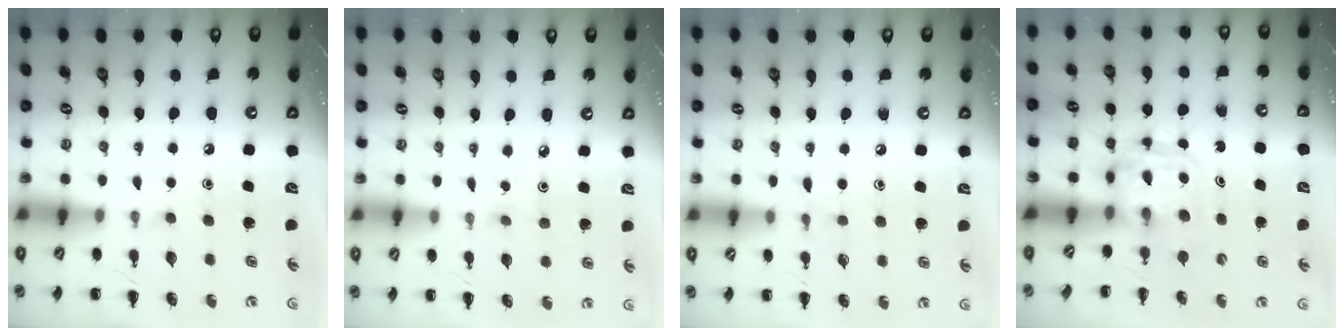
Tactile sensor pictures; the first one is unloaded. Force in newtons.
{"total": 1.5, "press": 1.4, "slide": 0.6}
{"total": 5.9, "press": 5.4, "slide": 2.2}
{"total": 3.8, "press": 3.8, "slide": 0.3}